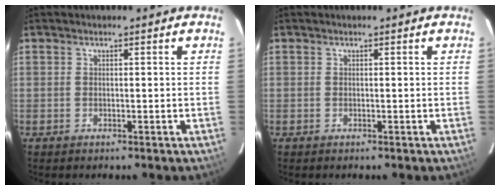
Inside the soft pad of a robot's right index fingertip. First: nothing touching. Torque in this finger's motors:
{"motor_torque": [0.00, 0.00, 0.00, 0.00]}